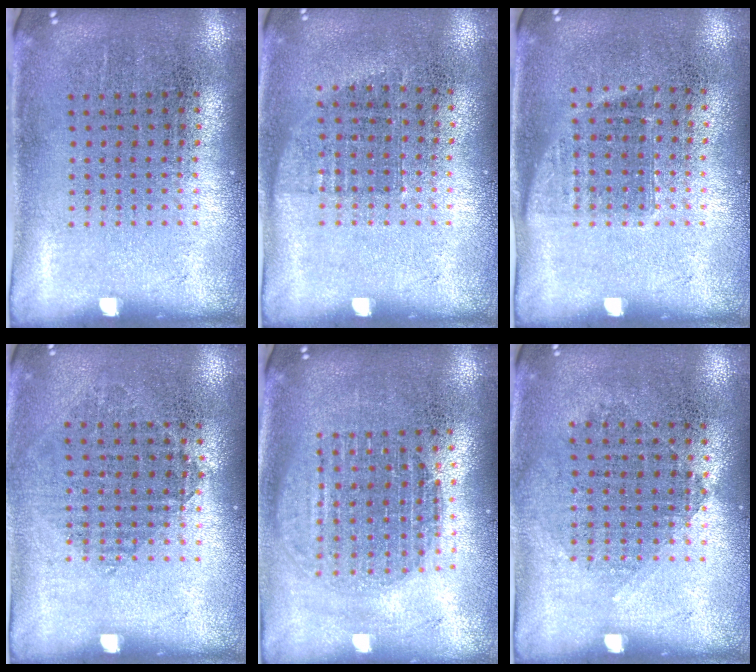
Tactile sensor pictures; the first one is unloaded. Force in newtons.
{"total": 0.7, "press": 0.6, "slide": 0.4}
{"total": 0.9, "press": 0.7, "slide": 0.5}
{"total": 0.9, "press": 0.8, "slide": 0.3}
{"total": 1.6, "press": 1.3, "slide": 0.9}
{"total": 1.0, "press": 0.9, "slide": 0.4}